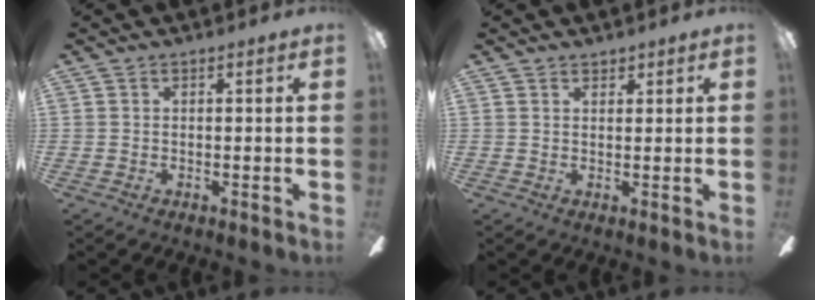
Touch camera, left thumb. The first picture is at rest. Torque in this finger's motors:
{"motor_torque": [-0.09, 0.12, -0.04, -0.07, 0.02]}